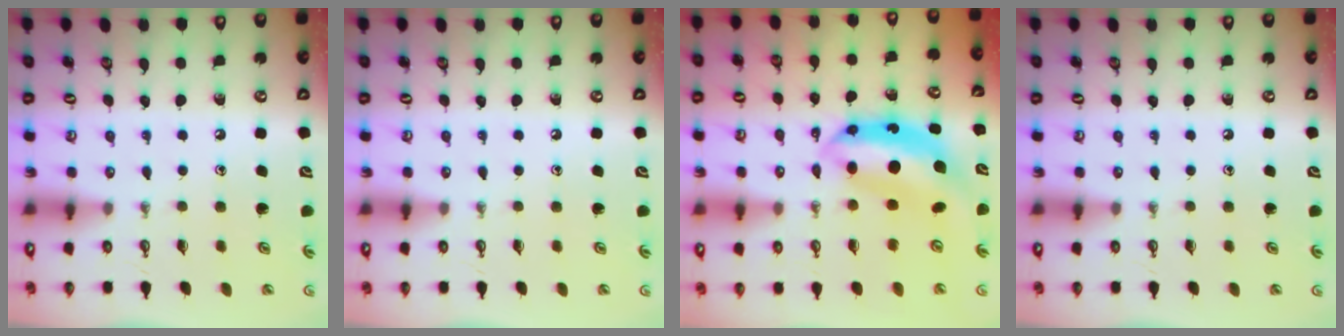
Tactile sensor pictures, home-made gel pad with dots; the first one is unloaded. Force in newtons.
{"total": 0.0}
{"total": 9.2, "press": 9.1, "slide": 0.7}
{"total": 0.0}